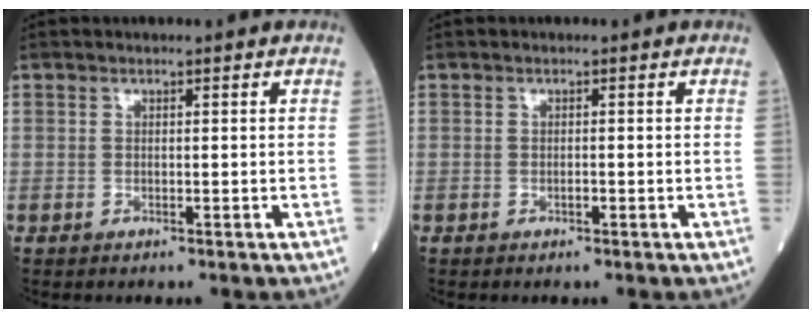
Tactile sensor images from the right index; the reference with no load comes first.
{"total": 0.6, "force": [-0.3, 0.2, 0.5], "torque": [-0.012, 0.000, -0.004]}